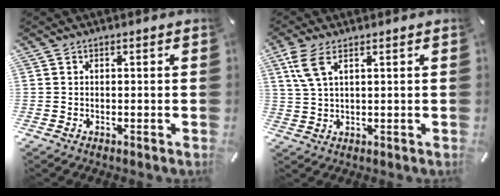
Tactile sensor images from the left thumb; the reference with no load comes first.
{"total": 6.2, "force": [2.8, 2.4, 5.0], "torque": [-0.111, -0.001, 0.052]}